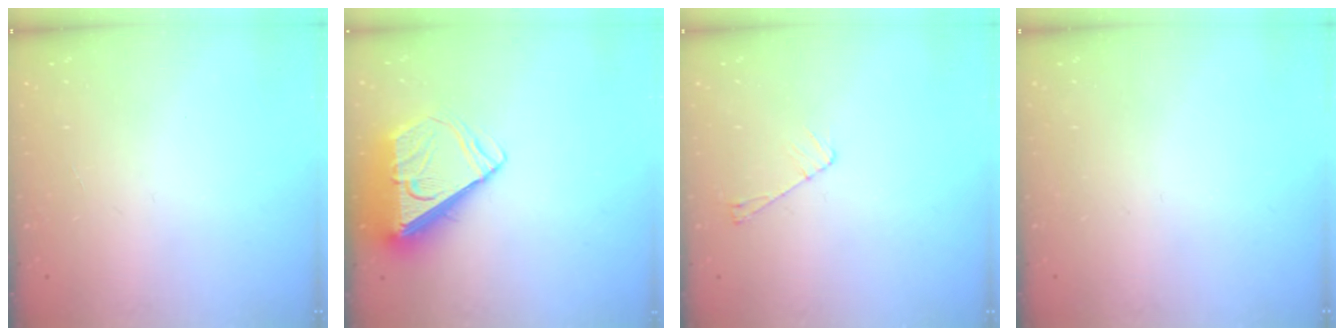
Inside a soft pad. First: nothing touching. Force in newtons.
{"total": 9.4, "press": 9.3, "slide": 1.4}
{"total": 4.4, "press": 4.4, "slide": 0.6}
{"total": 0.0}